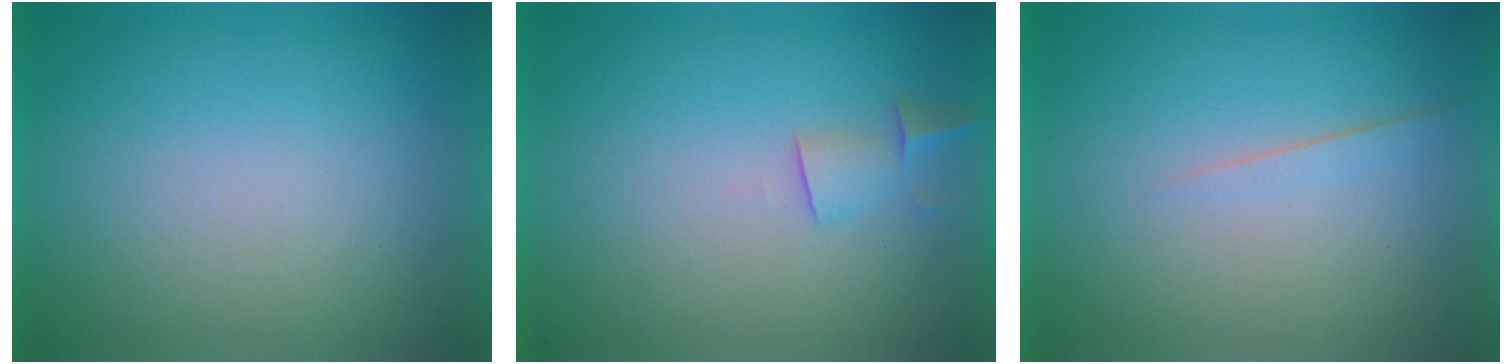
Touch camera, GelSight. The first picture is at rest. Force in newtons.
{"total": 2.2}
{"total": 1.5}